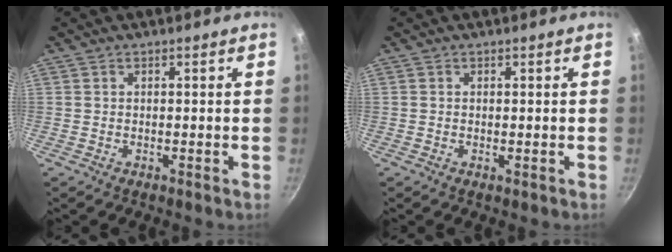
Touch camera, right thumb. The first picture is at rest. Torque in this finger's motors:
{"motor_torque": [0.39, 0.12, 0.24, -0.08, 0.04]}